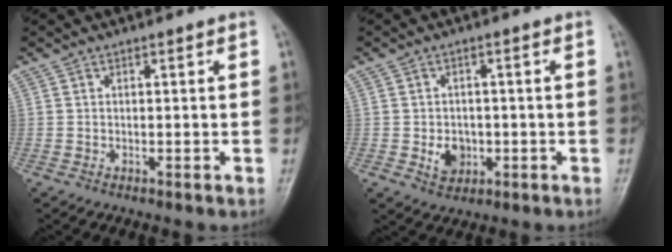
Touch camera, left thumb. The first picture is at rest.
{"total": 4.7, "force": [-1.0, 3.8, 2.6], "torque": [-0.023, 0.004, -0.010]}